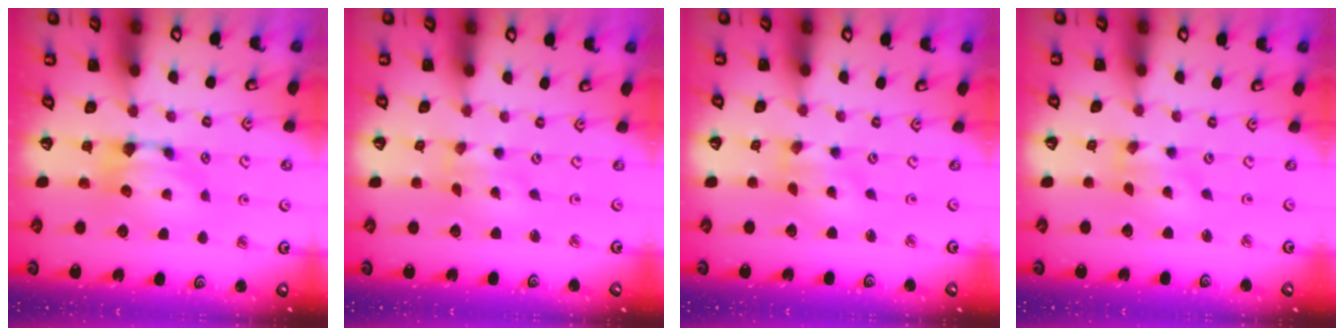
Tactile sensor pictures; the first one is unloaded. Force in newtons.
{"total": 3.6, "press": 3.5, "slide": 0.8}
{"total": 2.1, "press": 1.8, "slide": 1.1}
{"total": 2.1, "press": 1.8, "slide": 1.1}